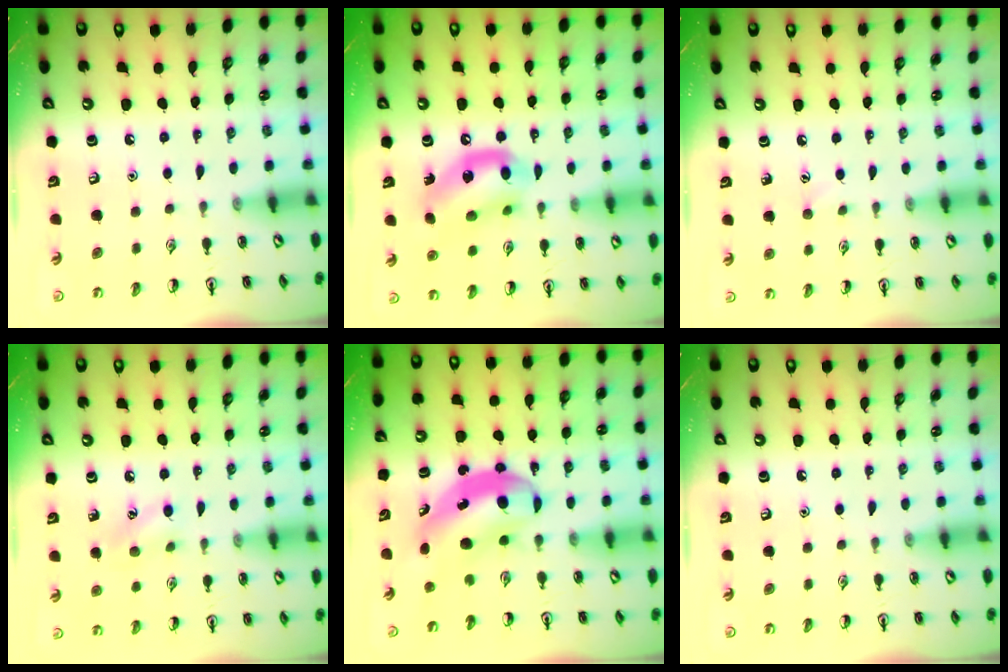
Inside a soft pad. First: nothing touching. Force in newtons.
{"total": 13.5, "press": 13.2, "slide": 3.0}
{"total": 3.9, "press": 3.7, "slide": 1.2}
{"total": 7.8, "press": 7.5, "slide": 2.0}
{"total": 6.7, "press": 6.5, "slide": 1.4}
{"total": 0.0}